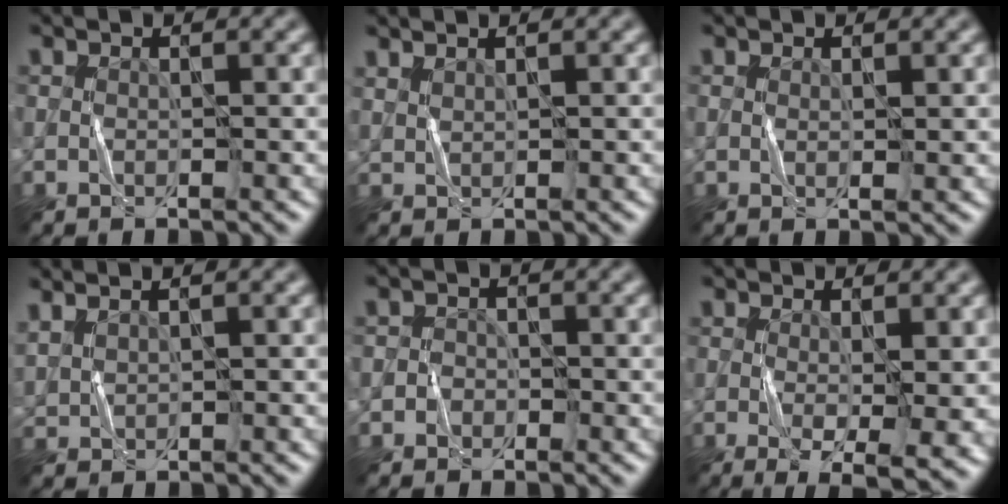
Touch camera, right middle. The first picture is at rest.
{"total": 1.1, "force": [1.0, 0.2, 0.4], "torque": [-0.014, 0.000, 0.024]}
{"total": 0.6, "force": [0.3, 0.1, 0.5], "torque": [-0.008, -0.002, 0.006]}
{"total": 2.0, "force": [1.7, 0.6, 0.9], "torque": [-0.024, 0.008, 0.040]}
{"total": 1.1, "force": [-0.5, 1.0, 0.1], "torque": [0.012, 0.003, -0.014]}
{"total": 5.4, "force": [-1.0, 1.2, 5.2], "torque": [-0.086, -0.018, -0.009]}